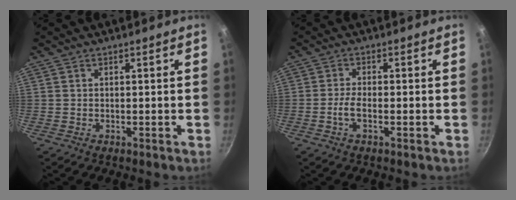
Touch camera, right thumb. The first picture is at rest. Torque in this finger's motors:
{"motor_torque": [0.43, 0.26, 0.52, -0.05, 0.02]}